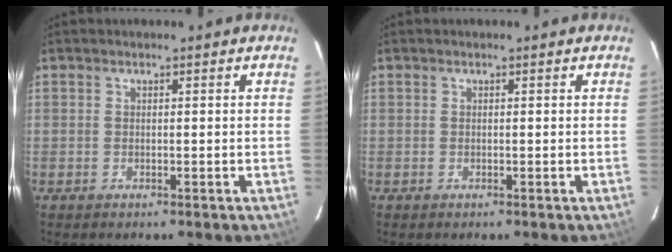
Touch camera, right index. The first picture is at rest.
{"total": 0.0}